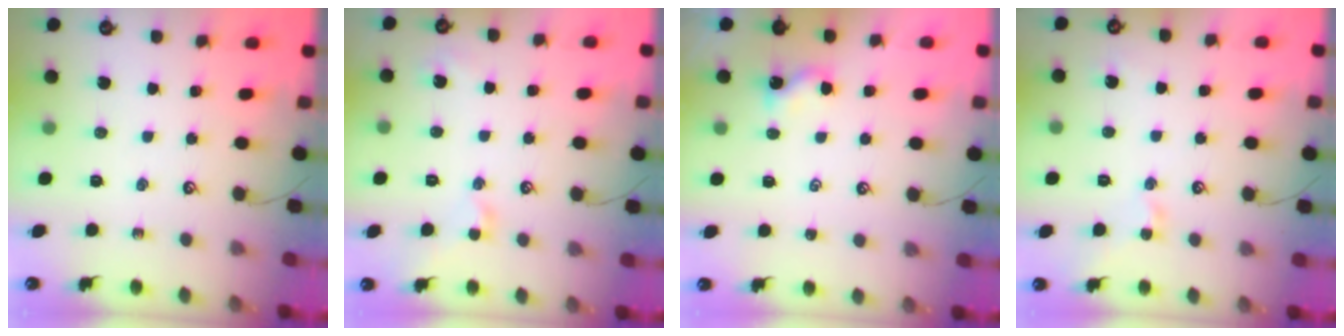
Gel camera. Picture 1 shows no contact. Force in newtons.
{"total": 1.7, "press": 1.6, "slide": 0.5}
{"total": 0.0}
{"total": 1.8, "press": 1.8, "slide": 0.1}